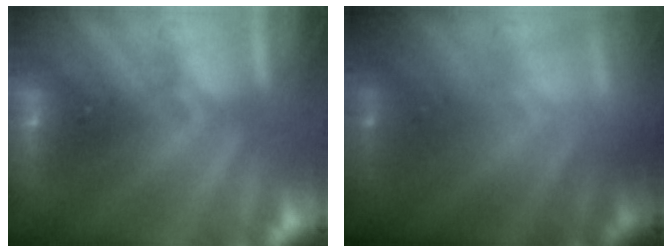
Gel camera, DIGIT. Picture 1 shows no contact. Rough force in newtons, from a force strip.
{"total": 2.3}